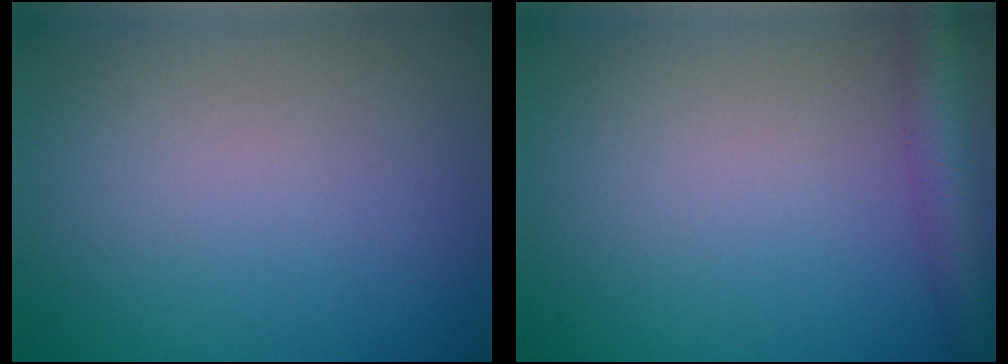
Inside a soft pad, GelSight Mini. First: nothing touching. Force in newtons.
{"total": 3.3, "press": 3.3, "slide": 0.2}